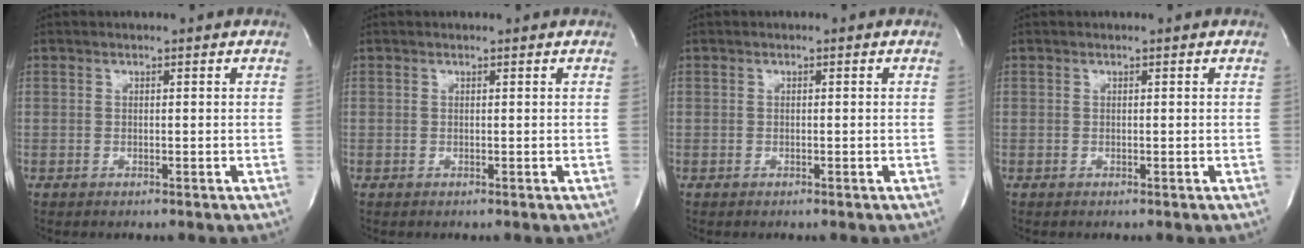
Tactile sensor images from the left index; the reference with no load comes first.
{"total": 0.6, "force": [0.6, -0.1, 0.0], "torque": [-0.003, 0.000, 0.009]}
{"total": 0.0}
{"total": 0.7, "force": [0.7, -0.1, 0.1], "torque": [-0.003, 0.001, 0.008]}